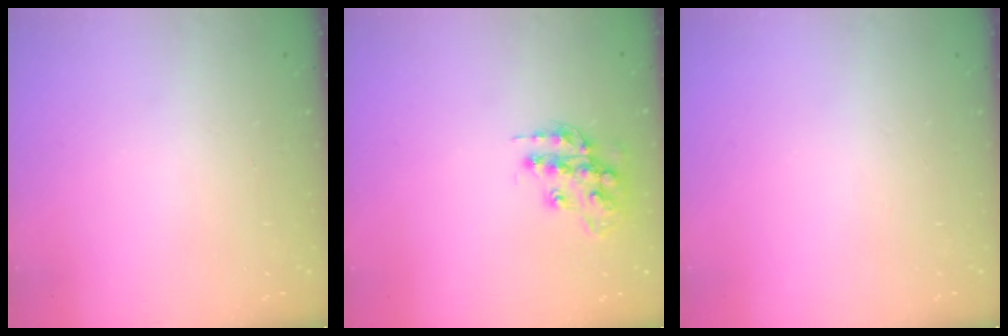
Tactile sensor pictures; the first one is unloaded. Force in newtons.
{"total": 14.2, "press": 14.2, "slide": 0.9}
{"total": 0.0}